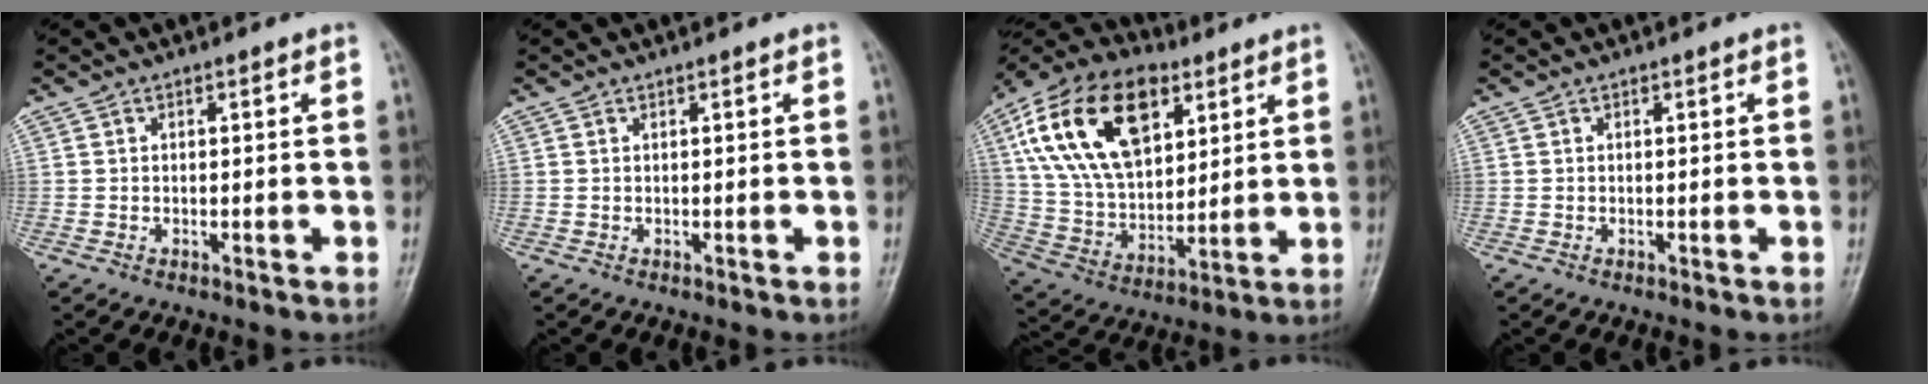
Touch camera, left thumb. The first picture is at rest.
{"total": 0.0}
{"total": 23.8, "force": [9.5, 14.0, 16.7], "torque": [-0.289, -0.012, 0.169]}
{"total": 0.0}